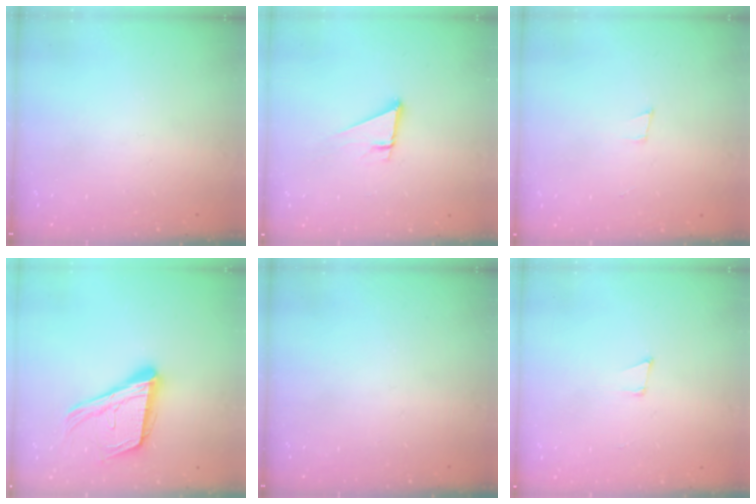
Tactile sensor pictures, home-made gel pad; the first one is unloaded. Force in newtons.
{"total": 3.7, "press": 3.7, "slide": 0.2}
{"total": 3.3, "press": 1.9, "slide": 2.7}
{"total": 17.9, "press": 17.3, "slide": 4.5}
{"total": 0.0}
{"total": 4.2, "press": 3.2, "slide": 2.7}